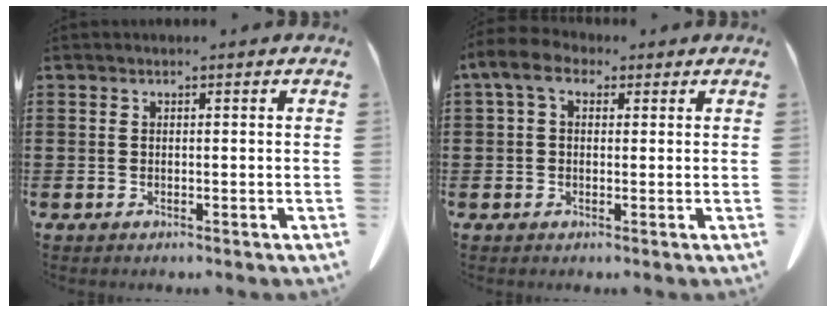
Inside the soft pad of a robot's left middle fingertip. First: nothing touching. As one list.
[{"total": 4.9, "force": [1.6, 2.8, 3.6], "torque": [-0.084, 0.010, 0.025]}]